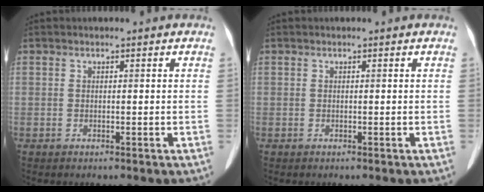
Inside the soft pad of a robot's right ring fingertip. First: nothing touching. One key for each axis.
{"total": 0.0}